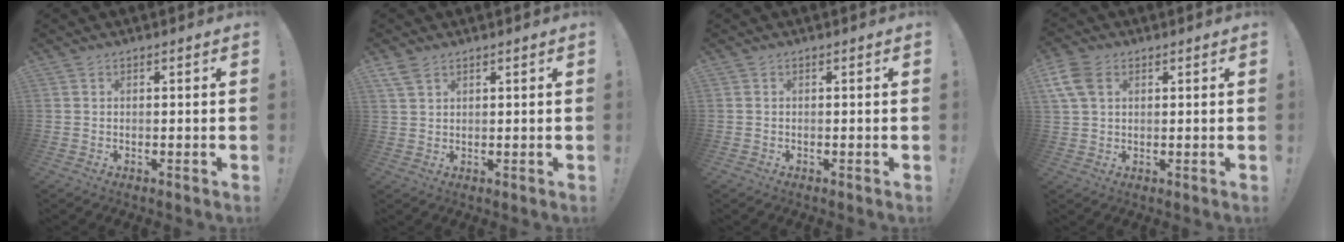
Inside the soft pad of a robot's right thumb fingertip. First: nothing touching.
{"total": 3.8, "force": [2.6, 1.9, 2.1], "torque": [-0.044, -0.008, 0.052]}
{"total": 0.5, "force": [-0.5, 0.3, -0.1], "torque": [-0.005, 0.003, -0.007]}
{"total": 7.1, "force": [2.7, 4.8, 4.5], "torque": [-0.099, 0.001, 0.055]}